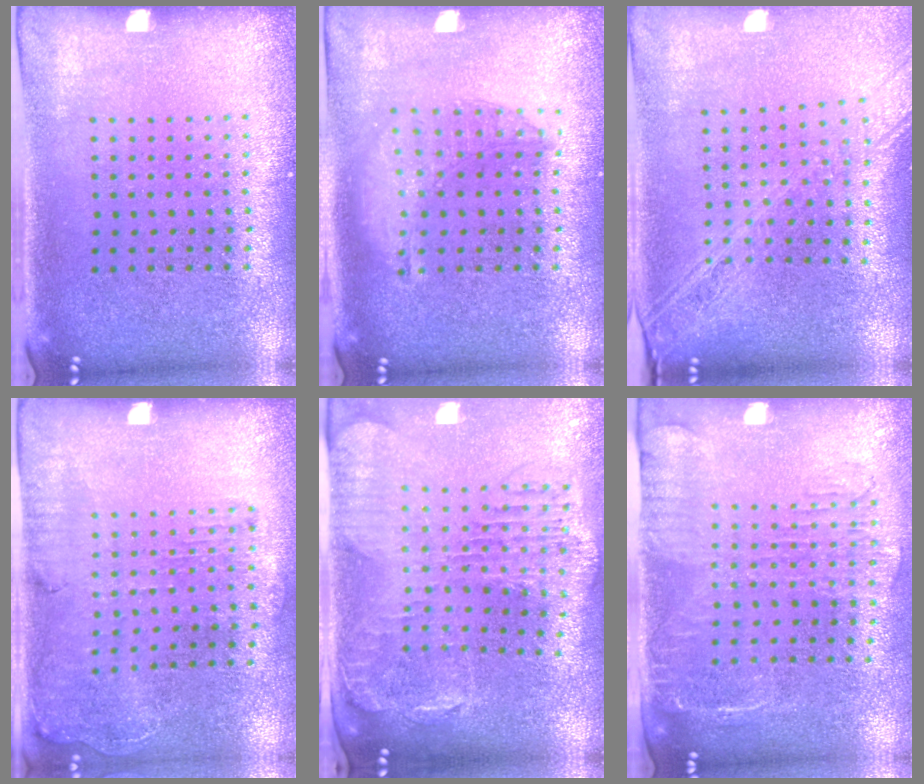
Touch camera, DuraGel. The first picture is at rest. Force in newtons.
{"total": 1.4, "press": 1.4, "slide": 0.3}
{"total": 2.2, "press": 1.9, "slide": 1.2}
{"total": 1.3, "press": 1.2, "slide": 0.4}
{"total": 1.9, "press": 1.8, "slide": 0.7}
{"total": 2.0, "press": 1.7, "slide": 1.0}